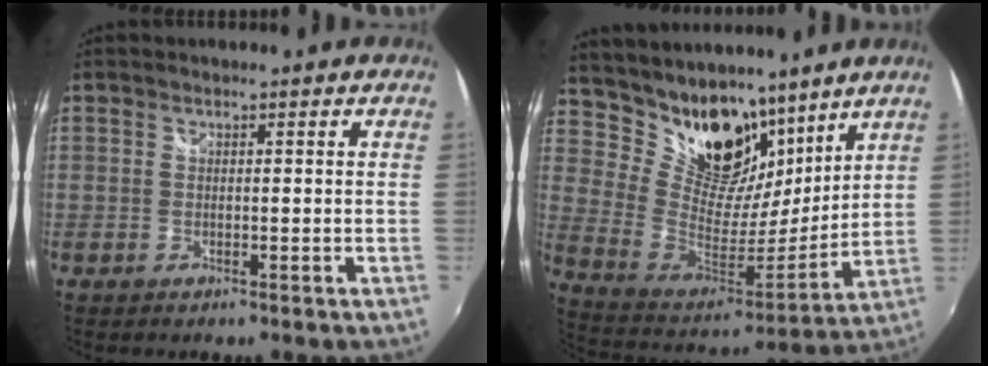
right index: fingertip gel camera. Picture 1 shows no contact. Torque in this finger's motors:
{"motor_torque": [0.08, 0.54, 0.09, 0.01]}